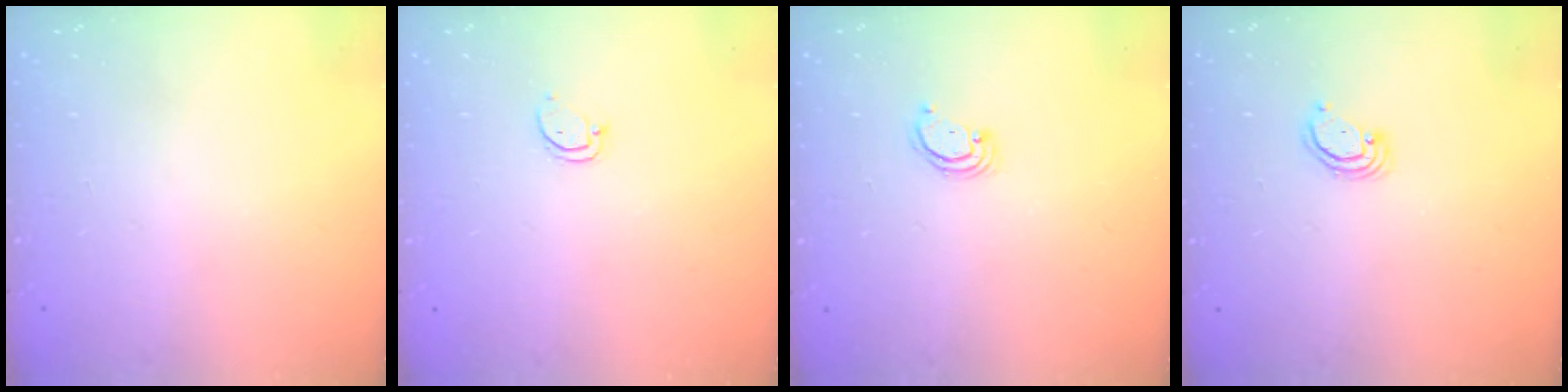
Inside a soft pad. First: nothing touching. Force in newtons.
{"total": 2.5, "press": 2.5, "slide": 0.3}
{"total": 1.7, "press": 1.7, "slide": 0.1}
{"total": 2.6, "press": 2.6, "slide": 0.2}